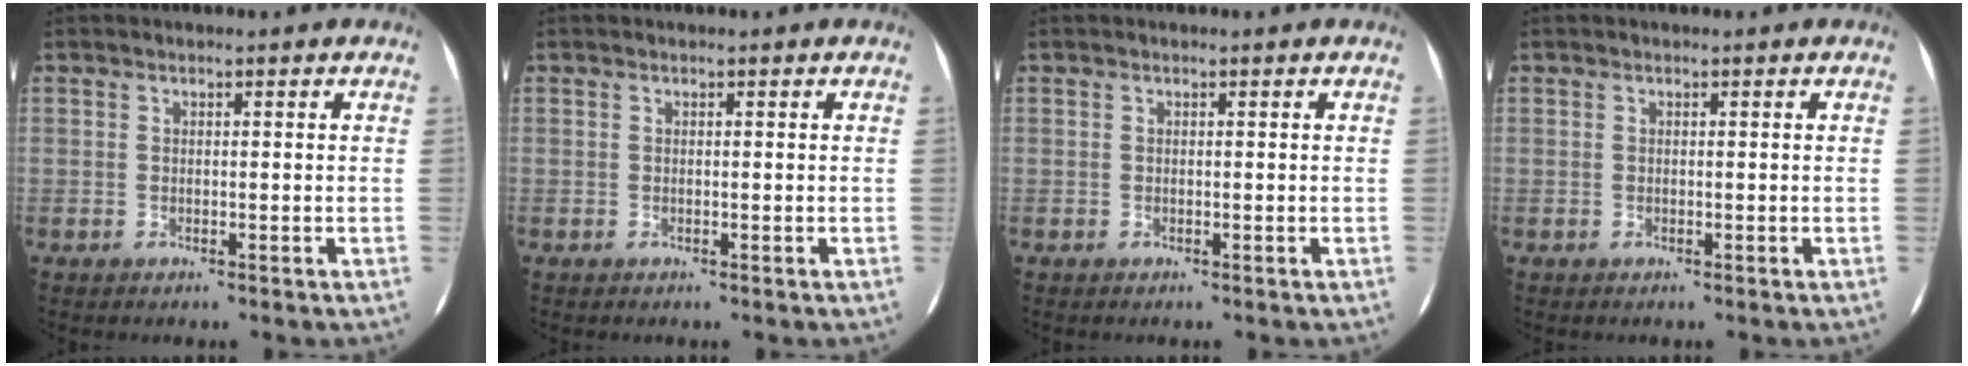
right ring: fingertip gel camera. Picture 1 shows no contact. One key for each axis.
{"total": 0.0}
{"total": 0.0}
{"total": 0.0}